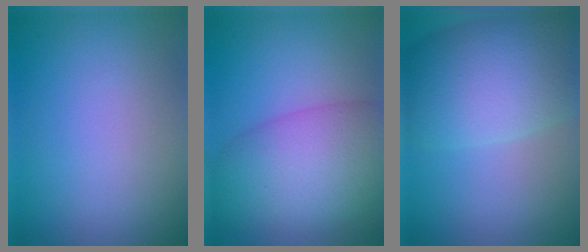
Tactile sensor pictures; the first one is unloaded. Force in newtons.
{"total": 8.5, "press": 8.5, "slide": 0.3}
{"total": 9.6, "press": 9.6, "slide": 0.3}